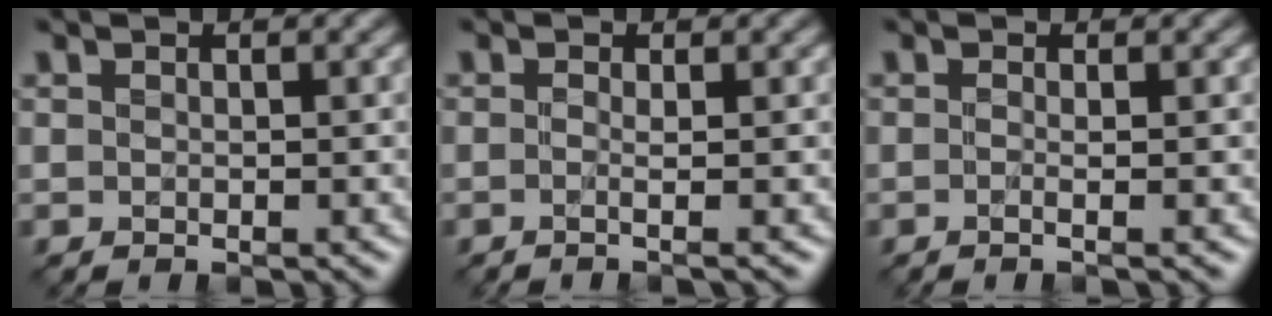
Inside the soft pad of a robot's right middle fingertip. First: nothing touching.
{"total": 1.8, "force": [-0.2, 0.7, 1.7], "torque": [-0.016, -0.011, -0.019]}
{"total": 2.0, "force": [0.0, 0.9, 1.8], "torque": [-0.016, -0.010, -0.021]}